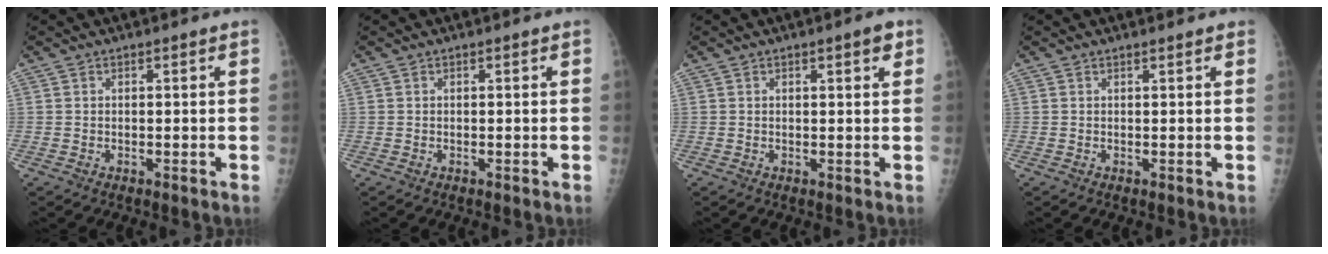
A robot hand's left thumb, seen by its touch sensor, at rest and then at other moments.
{"total": 0.0}
{"total": 2.6, "force": [1.2, 0.9, 2.2], "torque": [-0.023, -0.001, 0.012]}
{"total": 0.8, "force": [0.6, 0.2, 0.5], "torque": [-0.007, 0.000, 0.007]}